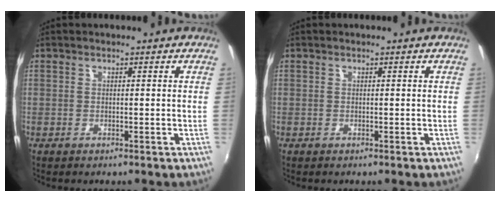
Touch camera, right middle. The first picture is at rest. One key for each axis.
{"total": 0.0}